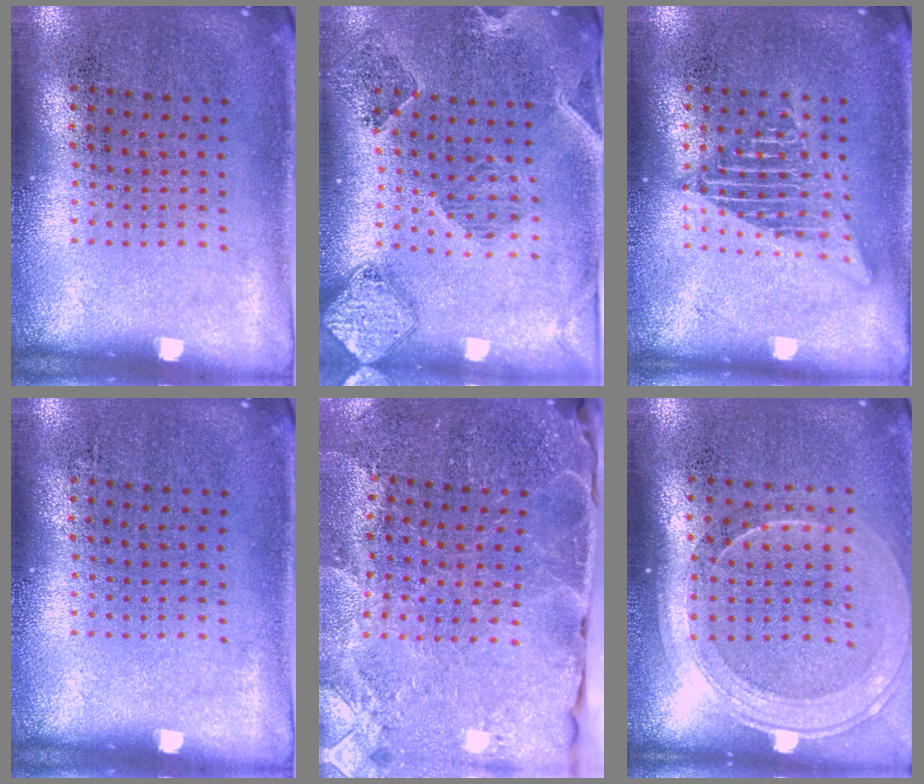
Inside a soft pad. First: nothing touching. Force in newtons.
{"total": 0.9, "press": 0.9, "slide": 0.3}
{"total": 2.7, "press": 2.7, "slide": 0.3}
{"total": 0.0}
{"total": 3.1, "press": 3.0, "slide": 0.7}
{"total": 1.8, "press": 1.6, "slide": 0.8}